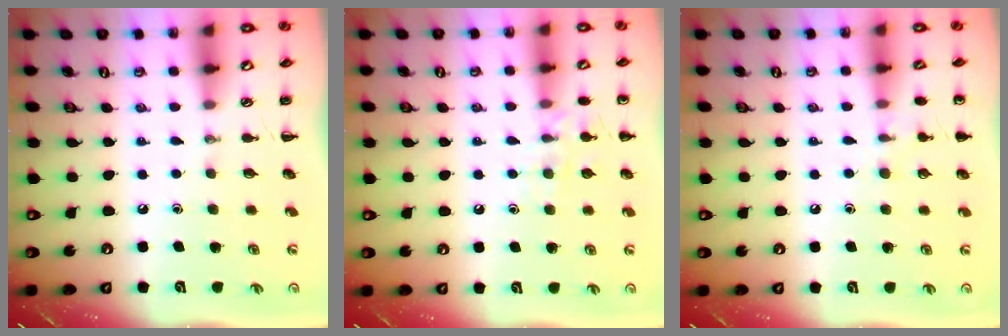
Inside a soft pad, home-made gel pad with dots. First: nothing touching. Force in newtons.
{"total": 8.5, "press": 8.4, "slide": 1.4}
{"total": 6.7, "press": 6.4, "slide": 2.2}